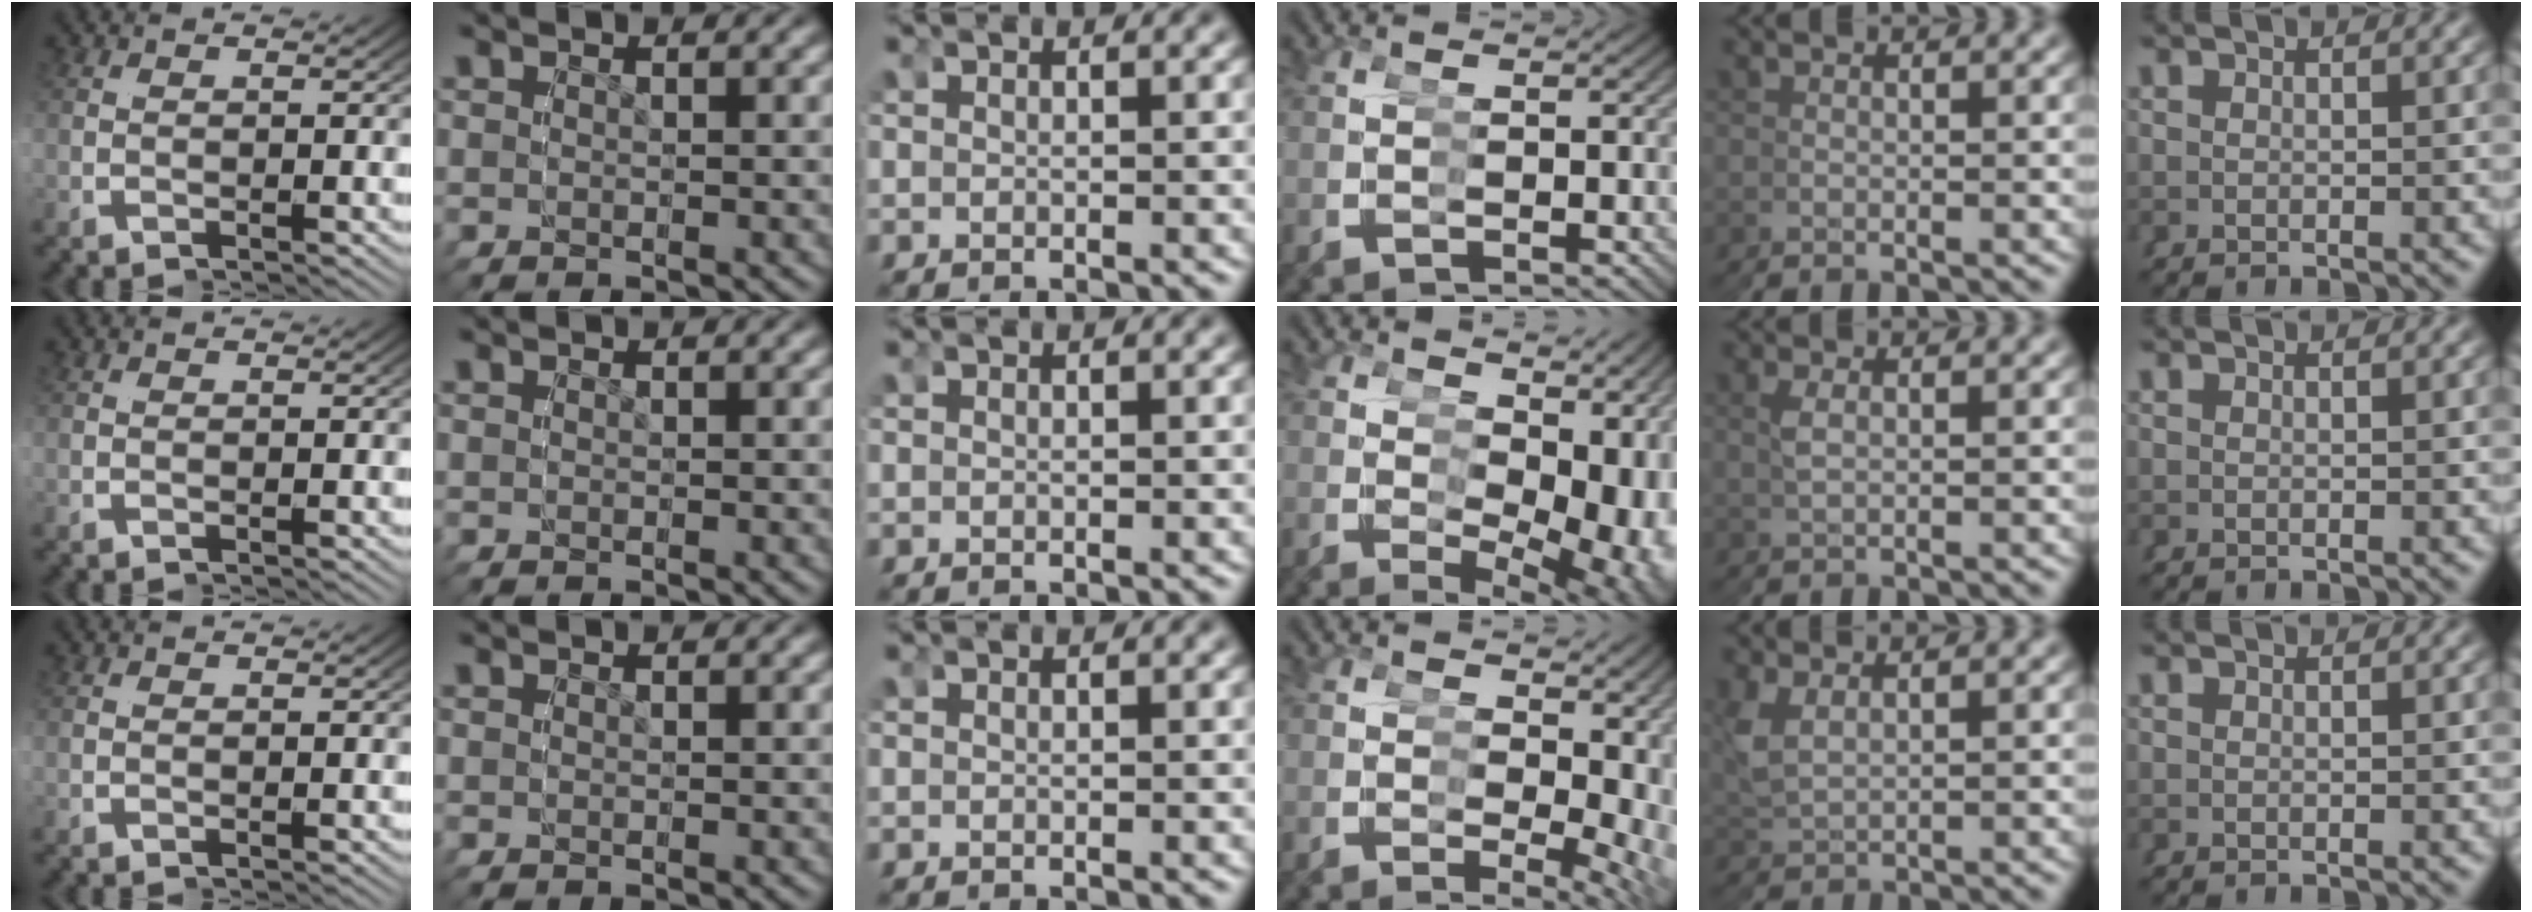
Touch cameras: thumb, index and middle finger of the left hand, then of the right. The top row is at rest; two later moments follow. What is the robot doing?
{"motion": "grasp_and_lifting", "object": "legos"}